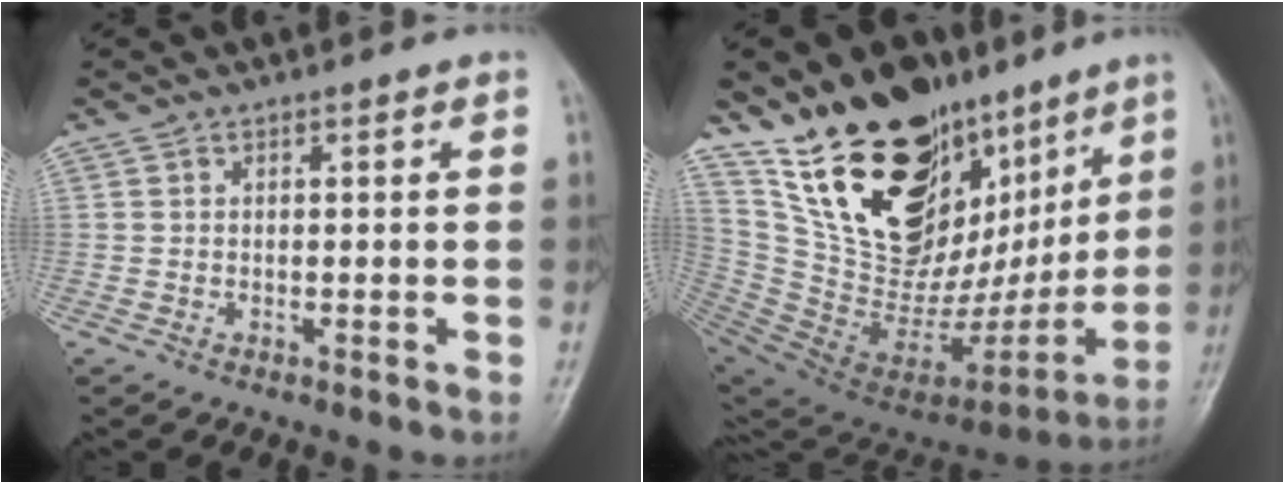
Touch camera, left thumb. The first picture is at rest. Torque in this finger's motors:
{"motor_torque": [3.46, 1.55, 1.30, -1.47, 0.30]}